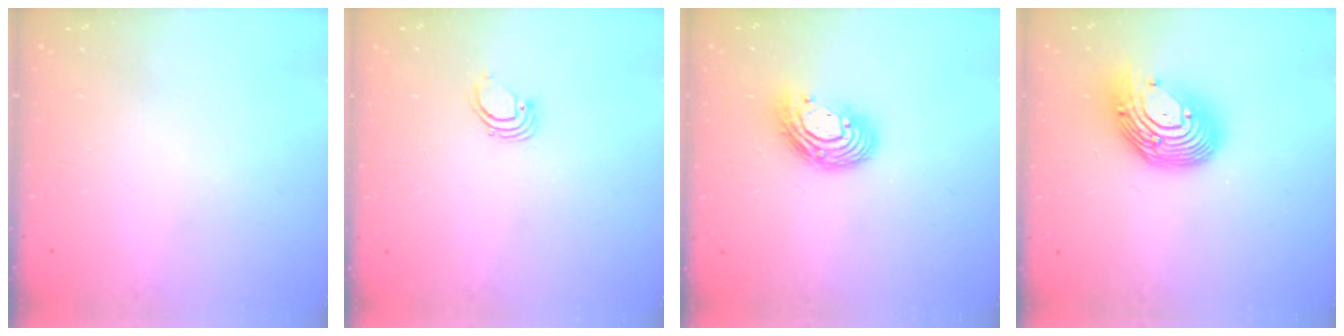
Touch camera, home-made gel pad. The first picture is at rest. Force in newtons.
{"total": 2.2, "press": 2.2, "slide": 0.2}
{"total": 11.8, "press": 11.8, "slide": 0.8}
{"total": 16.1, "press": 16.0, "slide": 2.0}